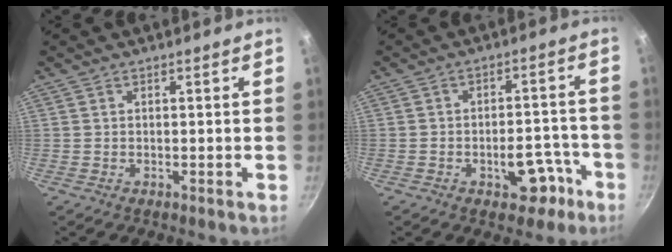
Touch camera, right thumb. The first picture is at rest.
{"total": 8.0, "force": [-4.1, 4.6, 5.1], "torque": [-0.044, 0.045, -0.048]}